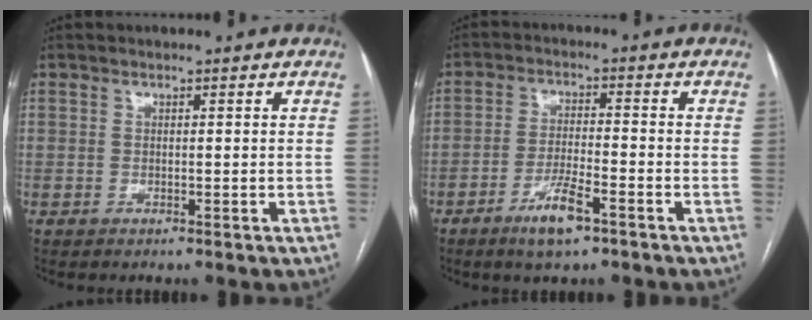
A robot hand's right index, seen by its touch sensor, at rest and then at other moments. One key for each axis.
{"total": 6.5, "fx": -4.0, "fy": 1.0, "fz": 5.0, "tx": -0.098, "ty": -0.007, "tz": -0.069}